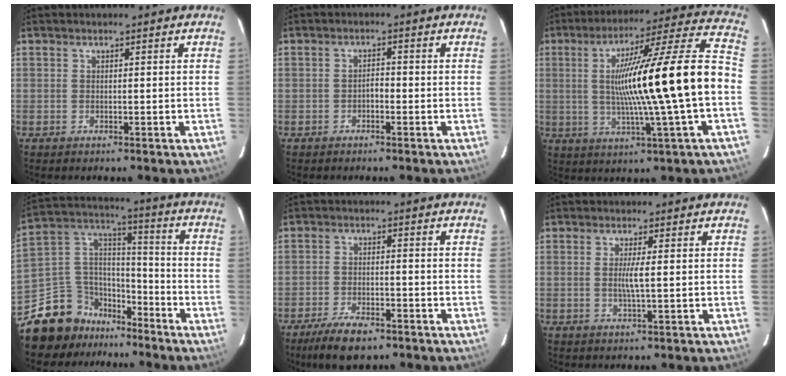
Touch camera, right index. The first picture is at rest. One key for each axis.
{"total": 1.4, "fx": -0.7, "fy": 0.6, "fz": 1.1, "tx": -0.016, "ty": 0.005, "tz": -0.013}
{"total": 20.5, "fx": -1.2, "fy": -0.9, "fz": 20.5, "tx": -0.329, "ty": 0.012, "tz": -0.026}
{"total": 14.4, "fx": -10.7, "fy": 9.2, "fz": 2.7, "tx": -0.063, "ty": 0.076, "tz": -0.182}
{"total": 7.4, "fx": -5.6, "fy": 2.1, "fz": 4.4, "tx": -0.082, "ty": -0.011, "tz": -0.095}
{"total": 2.7, "fx": 0.0, "fy": -0.3, "fz": 2.7, "tx": -0.055, "ty": -0.003, "tz": -0.001}